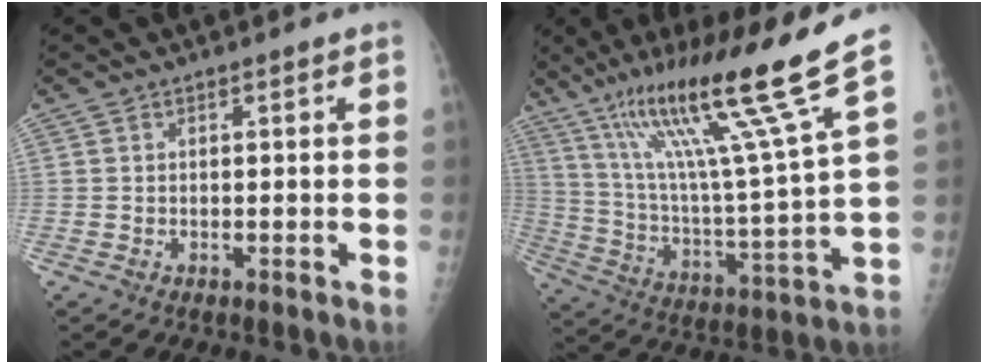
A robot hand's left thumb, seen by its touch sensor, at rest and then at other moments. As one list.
[{"total": 22.0, "force": [14.6, -0.6, 16.4], "torque": [-0.255, -0.077, 0.253]}]